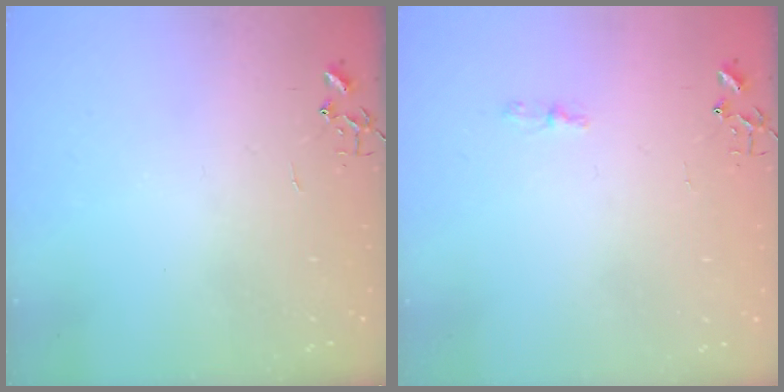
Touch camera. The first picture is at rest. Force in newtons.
{"total": 3.7, "press": 3.7, "slide": 0.5}